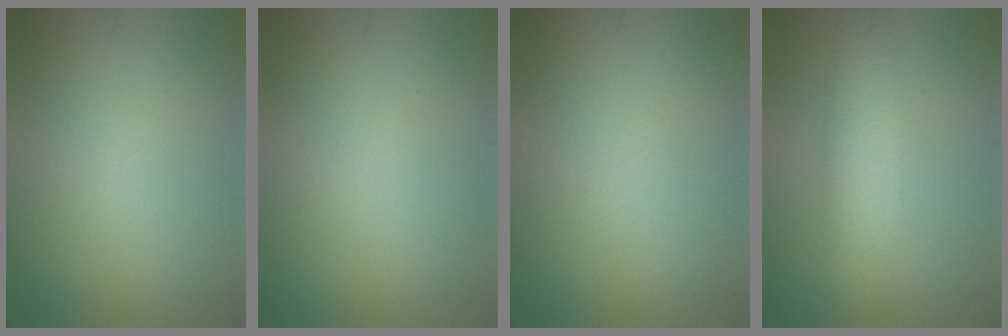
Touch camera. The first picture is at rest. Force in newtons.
{"total": 0.0}
{"total": 0.0}
{"total": 5.9, "press": 5.9, "slide": 0.4}